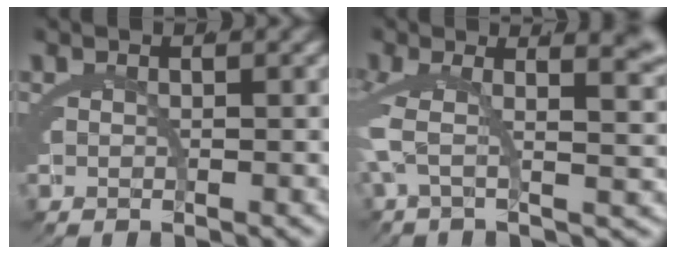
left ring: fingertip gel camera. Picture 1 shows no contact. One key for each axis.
{"total": 8.1, "fx": 3.4, "fy": 2.2, "fz": 7.0, "tx": -0.107, "ty": 0.013, "tz": 0.044}